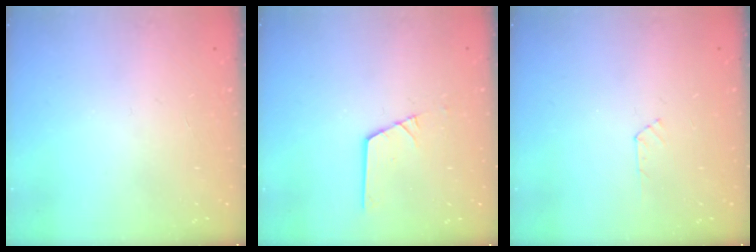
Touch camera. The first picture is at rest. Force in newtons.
{"total": 5.4, "press": 5.4, "slide": 0.1}
{"total": 2.8, "press": 2.7, "slide": 0.5}